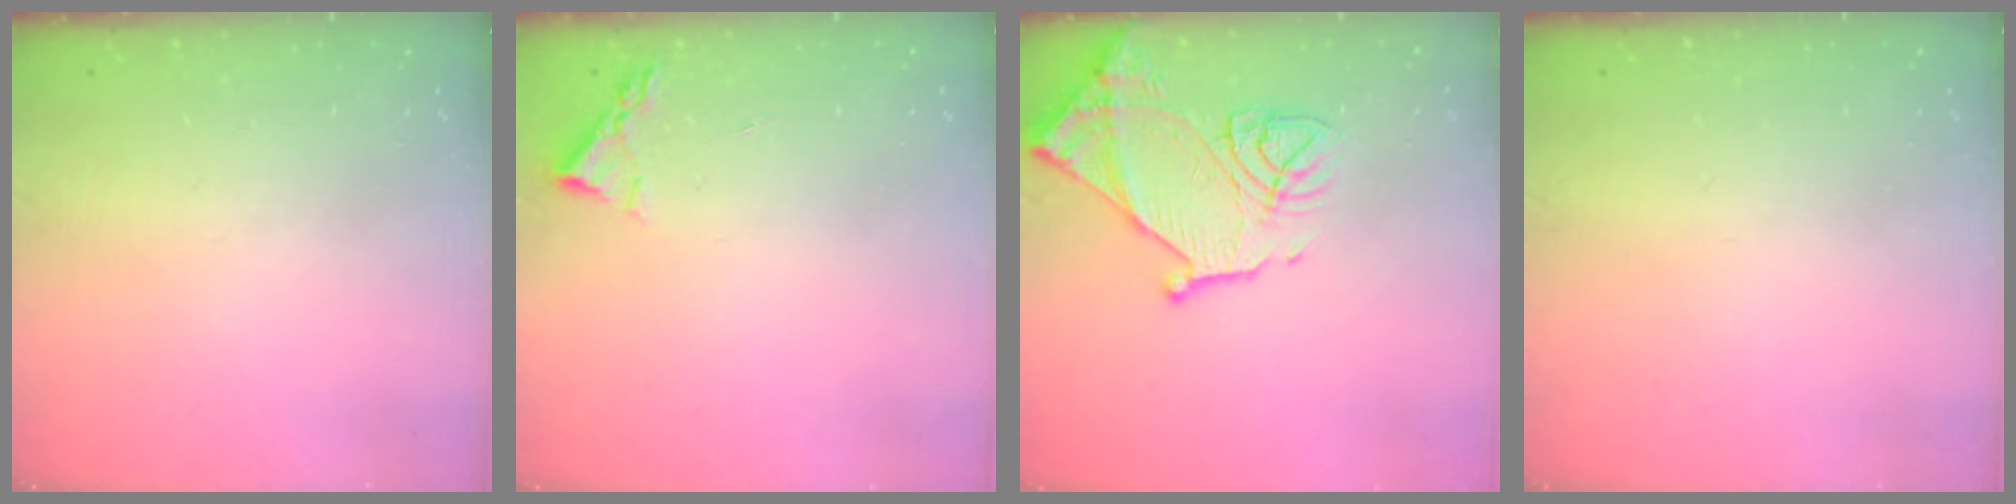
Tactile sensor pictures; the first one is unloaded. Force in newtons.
{"total": 2.2, "press": 2.2, "slide": 0.3}
{"total": 14.6, "press": 14.6, "slide": 1.0}
{"total": 0.0}